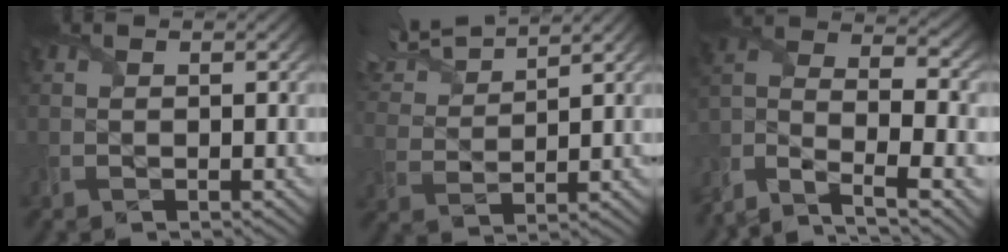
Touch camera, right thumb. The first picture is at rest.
{"total": 7.8, "force": [6.8, 1.5, 3.6], "torque": [-0.086, 0.022, 0.125]}
{"total": 12.9, "force": [-8.1, 4.8, 8.8], "torque": [-0.200, -0.012, -0.156]}